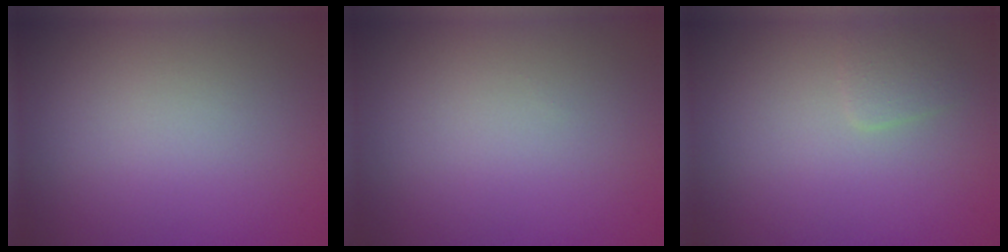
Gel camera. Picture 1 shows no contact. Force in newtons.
{"total": 0.0}
{"total": 1.2, "press": 1.2, "slide": 0.0}